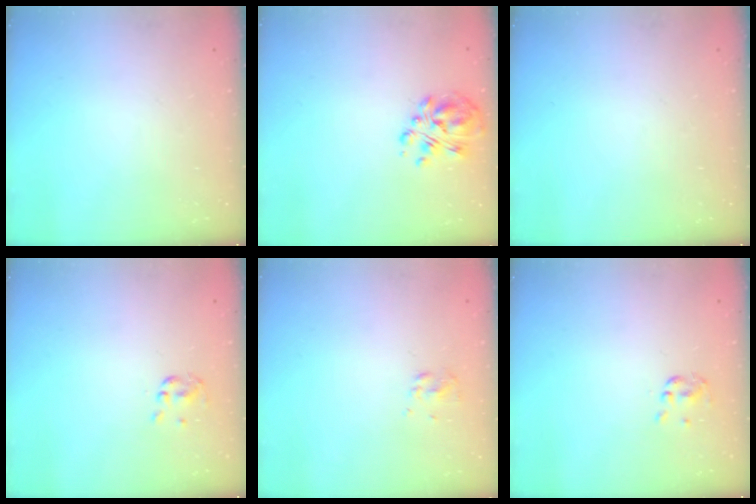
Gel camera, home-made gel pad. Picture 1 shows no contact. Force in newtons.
{"total": 6.8, "press": 6.6, "slide": 1.8}
{"total": 0.0}
{"total": 2.0, "press": 1.9, "slide": 0.5}
{"total": 2.7, "press": 2.5, "slide": 0.8}
{"total": 2.0, "press": 1.9, "slide": 0.5}